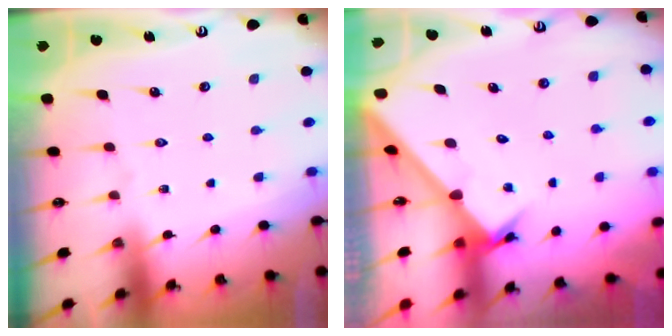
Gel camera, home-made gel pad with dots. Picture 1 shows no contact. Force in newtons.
{"total": 3.1, "press": 3.1, "slide": 0.2}